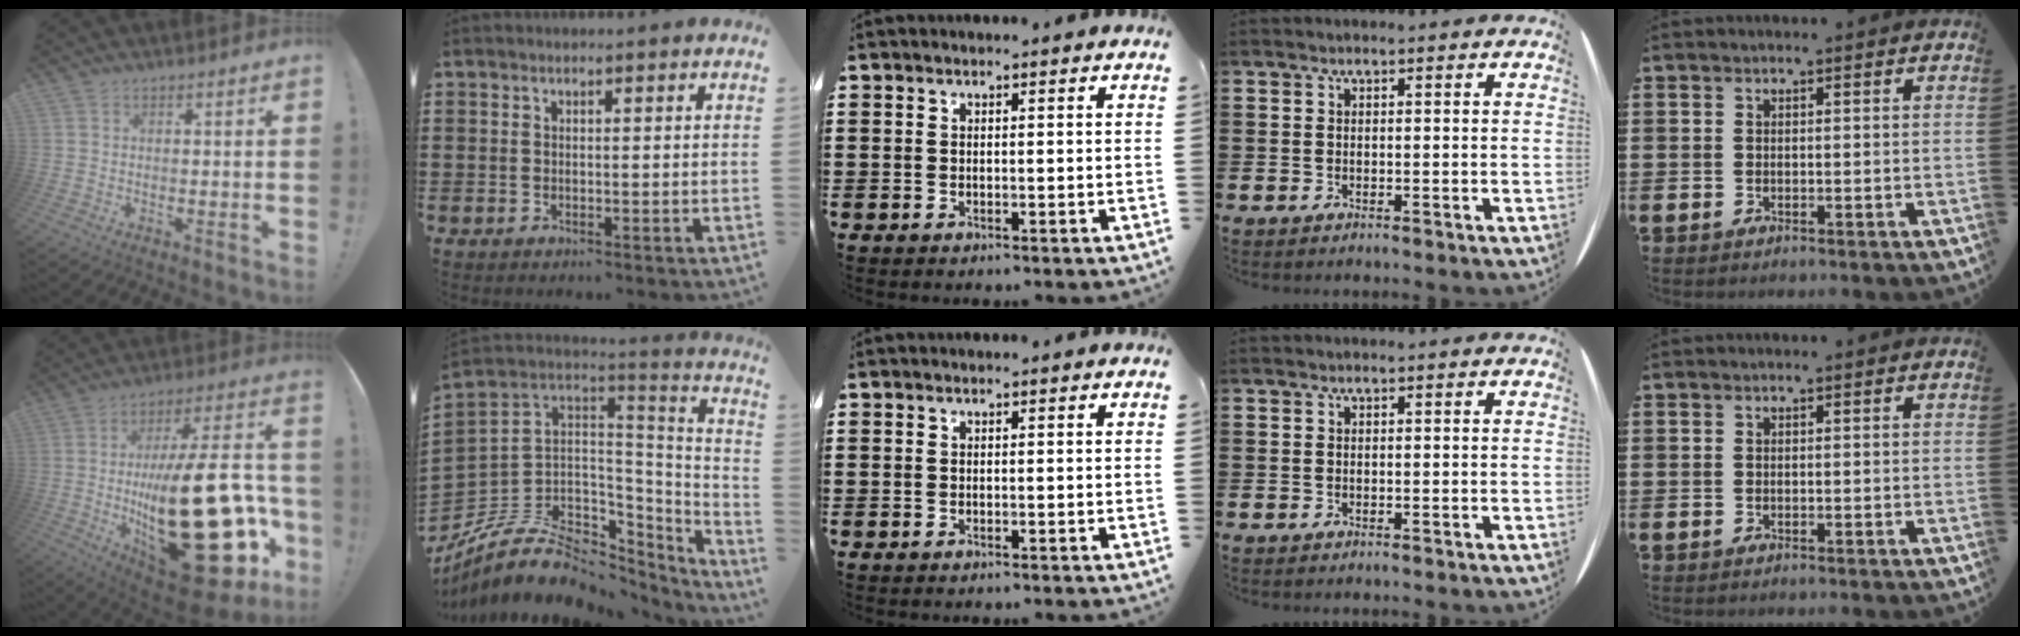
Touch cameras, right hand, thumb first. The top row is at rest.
{"thumb": {"total": 39.2, "force": [-6.6, 16.1, 35.2], "torque": [-0.561, 0.019, -0.071]}, "index": {"total": 9.6, "force": [-4.3, 7.0, 5.1], "torque": [-0.130, -0.011, -0.069]}}